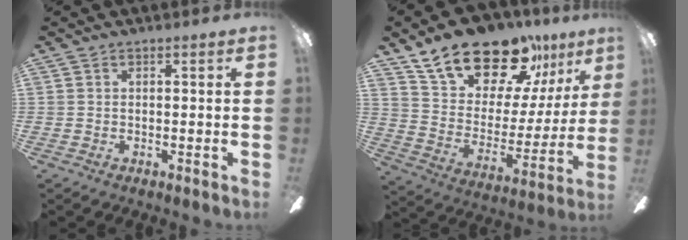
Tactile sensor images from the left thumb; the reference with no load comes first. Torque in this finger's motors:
{"motor_torque": [1.65, 1.66, 1.39, -1.38, 0.08]}